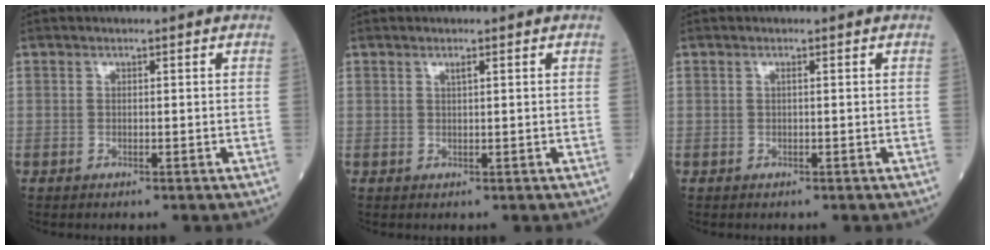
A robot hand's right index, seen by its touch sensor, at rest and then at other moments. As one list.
[{"total": 0.8, "force": [0.4, -0.1, 0.6], "torque": [-0.013, 0.000, 0.008]}, {"total": 0.0}]